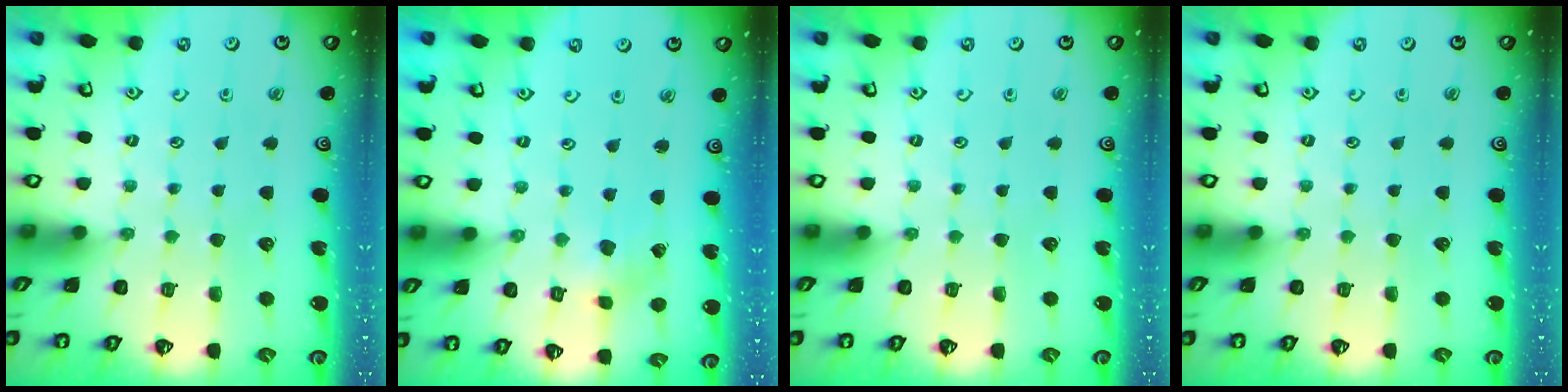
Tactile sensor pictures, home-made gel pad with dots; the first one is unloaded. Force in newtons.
{"total": 1.4, "press": 1.4, "slide": 0.3}
{"total": 0.0}
{"total": 0.0}